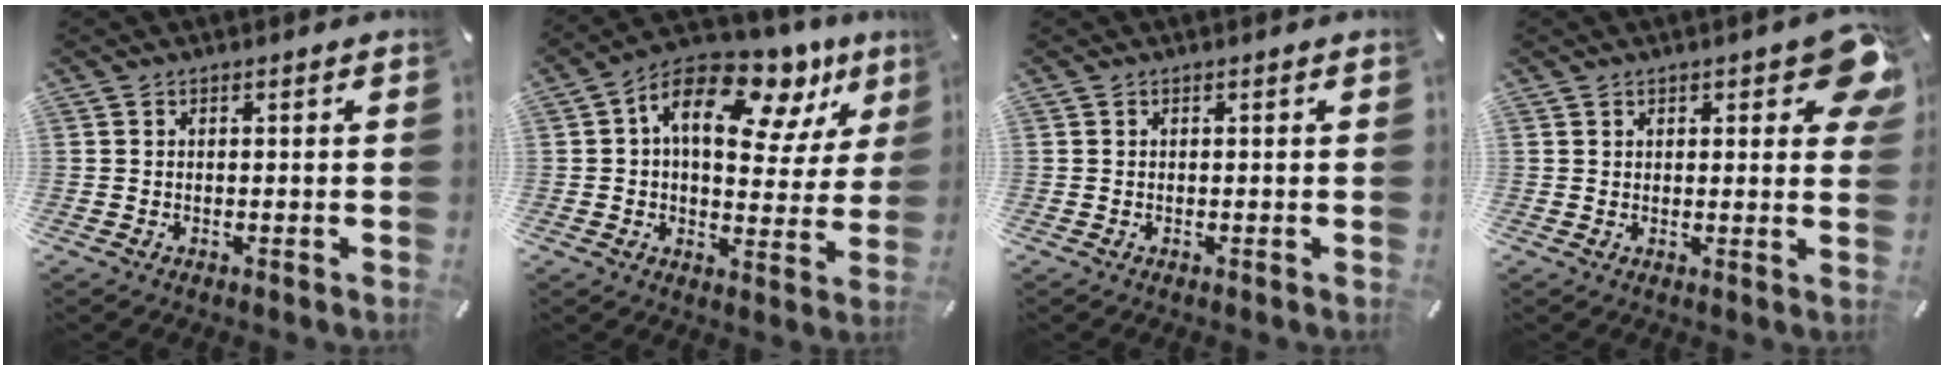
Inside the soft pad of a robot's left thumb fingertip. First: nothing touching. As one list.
[{"total": 16.3, "force": [8.3, 8.7, 11.0], "torque": [-0.176, -0.046, 0.140]}, {"total": 0.0}, {"total": 7.7, "force": [3.9, 3.4, 5.7], "torque": [-0.059, -0.017, 0.062]}]